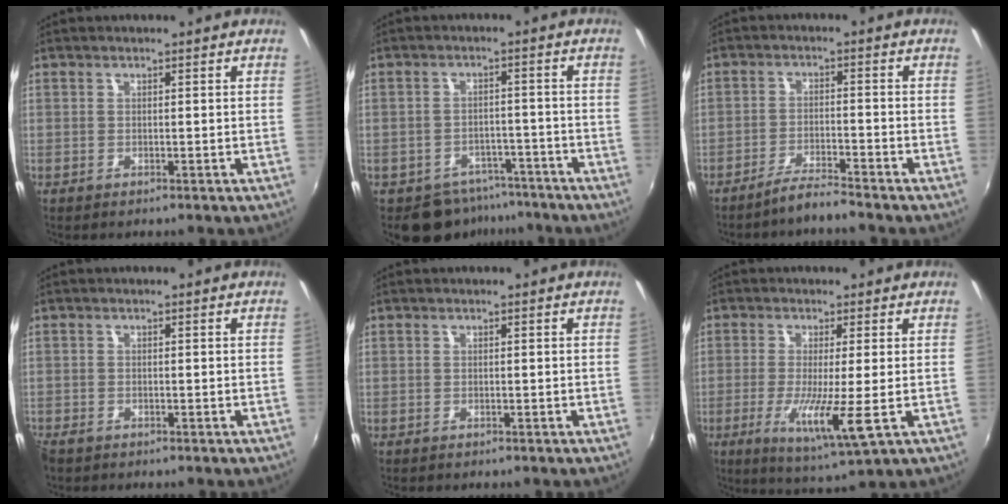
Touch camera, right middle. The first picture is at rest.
{"total": 7.9, "force": [-6.0, 4.9, 1.5], "torque": [-0.034, 0.016, -0.073]}
{"total": 4.3, "force": [-4.0, -0.3, 1.5], "torque": [-0.048, 0.001, -0.074]}
{"total": 2.2, "force": [-1.7, 1.1, 0.8], "torque": [-0.021, -0.009, -0.034]}
{"total": 0.6, "force": [-0.4, 0.4, 0.0], "torque": [0.000, -0.001, -0.009]}
{"total": 8.9, "force": [-2.1, 0.1, 8.6], "torque": [-0.174, -0.026, -0.041]}